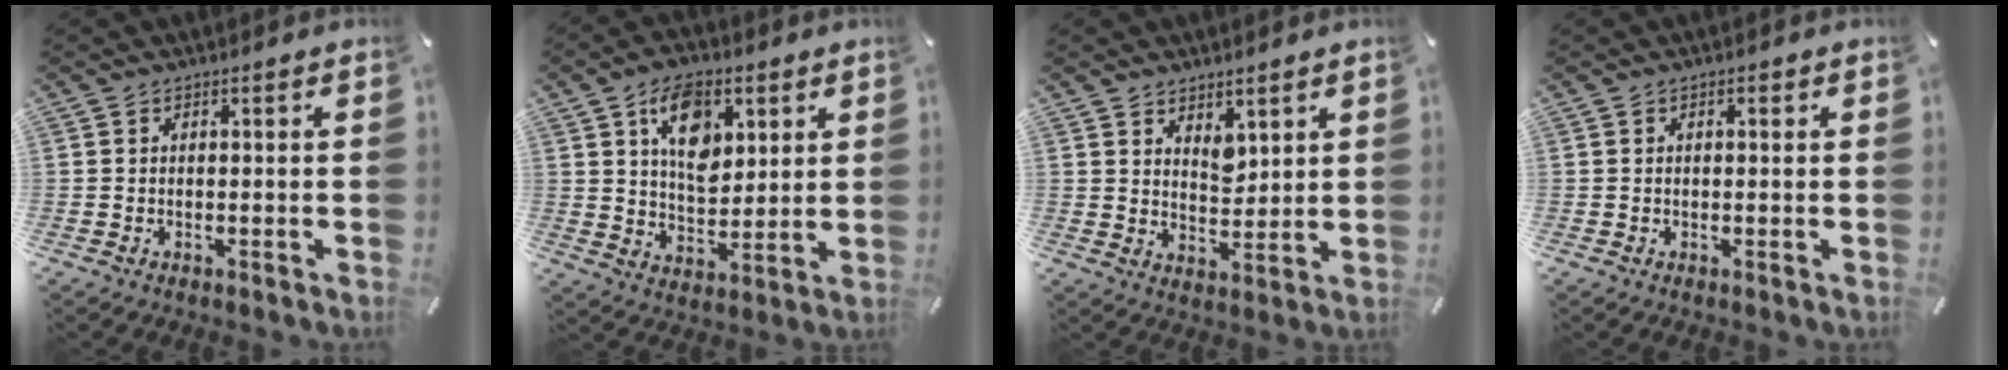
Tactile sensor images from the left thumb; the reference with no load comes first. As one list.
[{"total": 11.7, "force": [5.2, 7.8, 7.0], "torque": [-0.107, -0.005, 0.094]}, {"total": 5.0, "force": [3.6, 3.3, 1.3], "torque": [-0.005, -0.021, 0.061]}, {"total": 0.9, "force": [0.2, 0.5, 0.8], "torque": [-0.015, 0.005, 0.001]}]